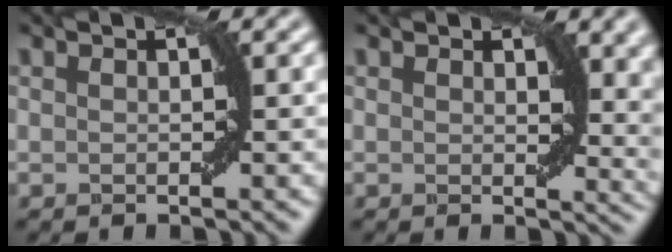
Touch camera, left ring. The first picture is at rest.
{"total": 4.2, "force": [1.7, 2.0, 3.2], "torque": [-0.032, -0.008, 0.031]}